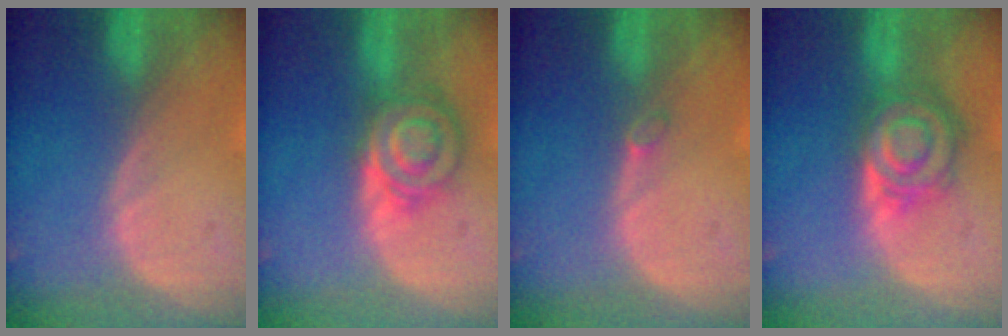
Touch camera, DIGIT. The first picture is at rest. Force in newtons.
{"total": 6.7, "press": 6.7, "slide": 0.1}
{"total": 0.9, "press": 0.9, "slide": 0.3}
{"total": 8.1, "press": 7.1, "slide": 3.9}